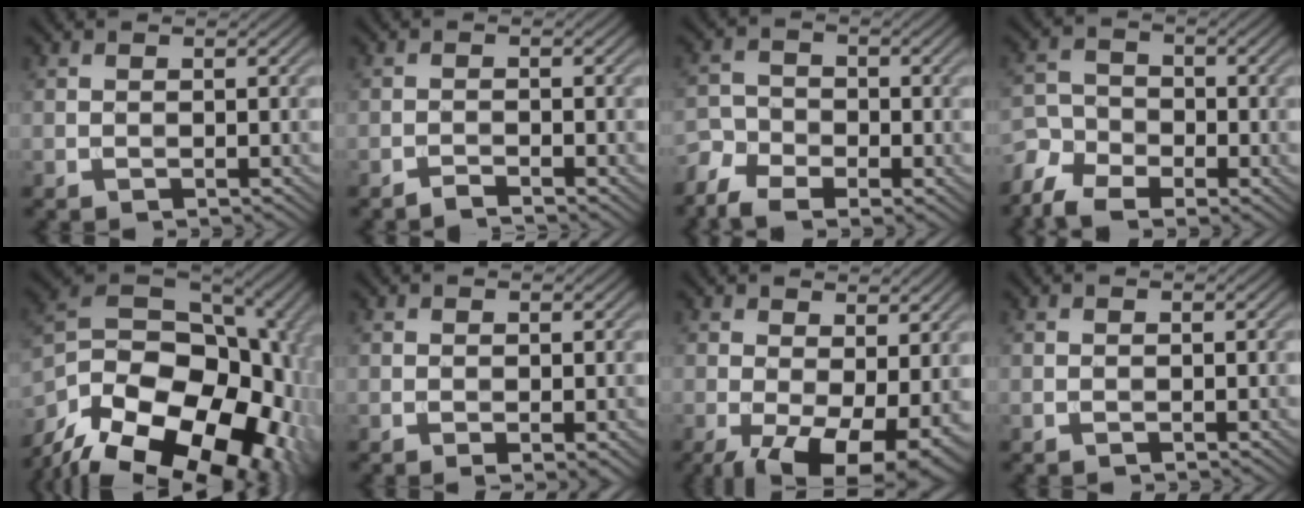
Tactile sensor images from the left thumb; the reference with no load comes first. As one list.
[{"total": 1.4, "force": [-1.2, 0.0, 0.6], "torque": [-0.008, 0.003, -0.028]}, {"total": 5.6, "force": [-4.0, 2.9, 2.5], "torque": [-0.056, -0.012, -0.086]}, {"total": 6.5, "force": [-4.7, 3.5, 3.0], "torque": [-0.068, -0.013, -0.101]}, {"total": 22.1, "force": [-11.6, 14.0, 12.7], "torque": [-0.254, -0.044, -0.146]}, {"total": 1.2, "force": [-0.3, 0.2, 1.2], "torque": [-0.022, -0.005, -0.005]}, {"total": 11.1, "force": [-2.7, 5.3, 9.4], "torque": [-0.152, -0.015, -0.033]}, {"total": 0.0}]